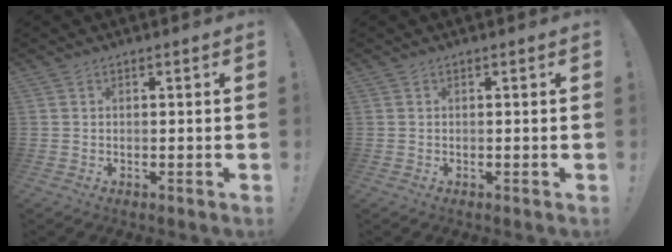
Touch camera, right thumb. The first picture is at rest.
{"total": 0.0}